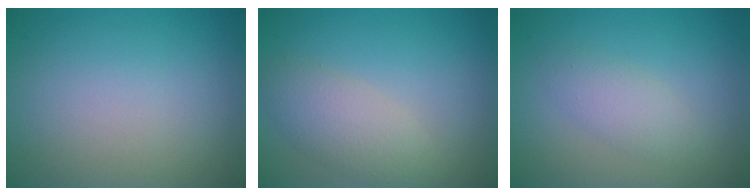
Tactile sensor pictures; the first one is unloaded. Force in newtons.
{"total": 3.6, "press": 3.6, "slide": 0.3}
{"total": 2.2, "press": 2.2, "slide": 0.0}